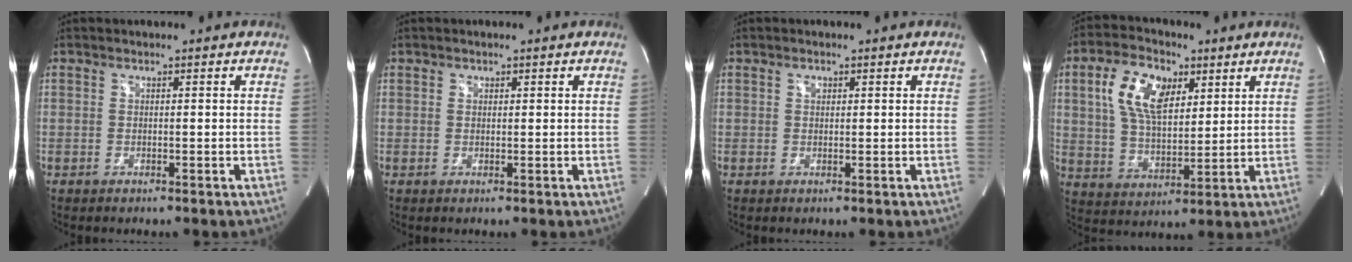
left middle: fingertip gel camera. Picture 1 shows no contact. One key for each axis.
{"total": 0.7, "fx": 0.4, "fy": 0.6, "fz": 0.2, "tx": 0.003, "ty": -0.001, "tz": 0.004}
{"total": 0.8, "fx": 0.4, "fy": 0.6, "fz": 0.5, "tx": -0.008, "ty": 0.000, "tz": 0.006}
{"total": 11.6, "fx": 4.4, "fy": 6.0, "fz": 8.9, "tx": -0.180, "ty": 0.017, "tz": 0.084}